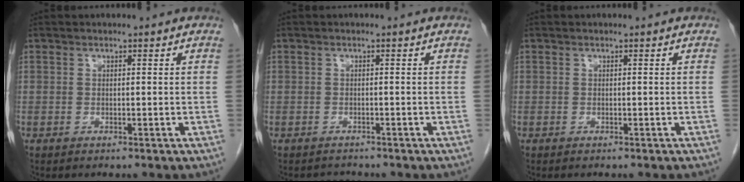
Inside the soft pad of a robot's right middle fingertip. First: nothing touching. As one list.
[{"total": 1.3, "force": [-1.2, 0.3, -0.4], "torque": [0.003, -0.004, -0.018]}, {"total": 2.1, "force": [-1.9, -0.1, 1.0], "torque": [-0.012, 0.001, -0.021]}]